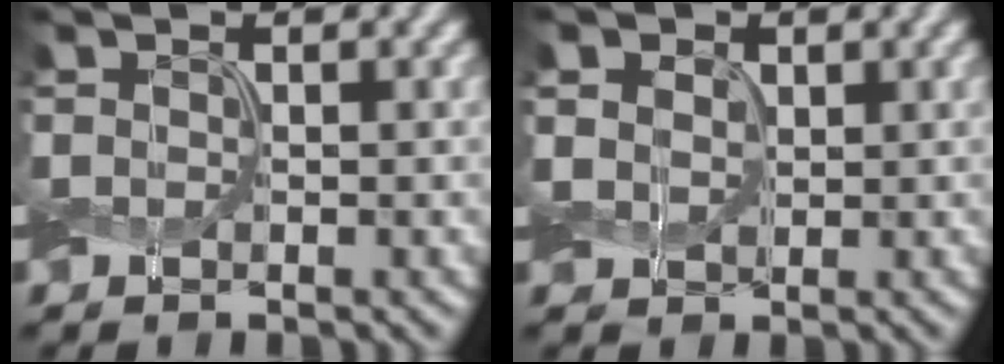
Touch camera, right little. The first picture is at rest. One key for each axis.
{"total": 2.3, "fx": 0.5, "fy": 1.9, "fz": 1.2, "tx": -0.032, "ty": 0.004, "tz": -0.001}